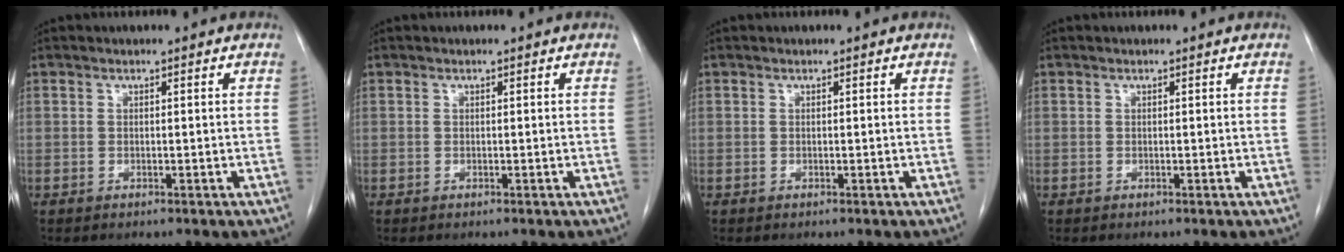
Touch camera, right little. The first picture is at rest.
{"total": 0.0}
{"total": 0.0}
{"total": 0.0}